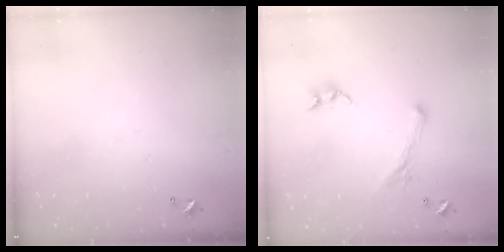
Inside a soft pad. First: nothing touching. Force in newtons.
{"total": 1.6, "press": 1.5, "slide": 0.4}